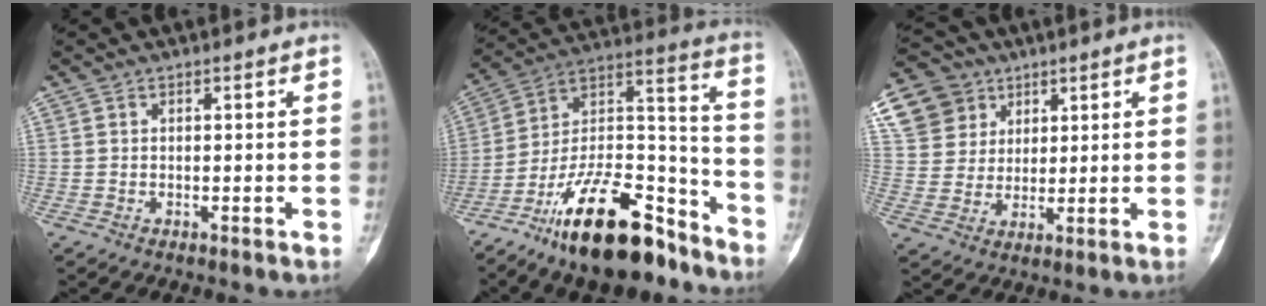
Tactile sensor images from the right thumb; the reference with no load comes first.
{"total": 23.9, "force": [-16.2, 9.4, 14.8], "torque": [-0.234, 0.102, -0.279]}
{"total": 12.8, "force": [6.0, 10.9, 3.3], "torque": [-0.040, 0.000, 0.119]}